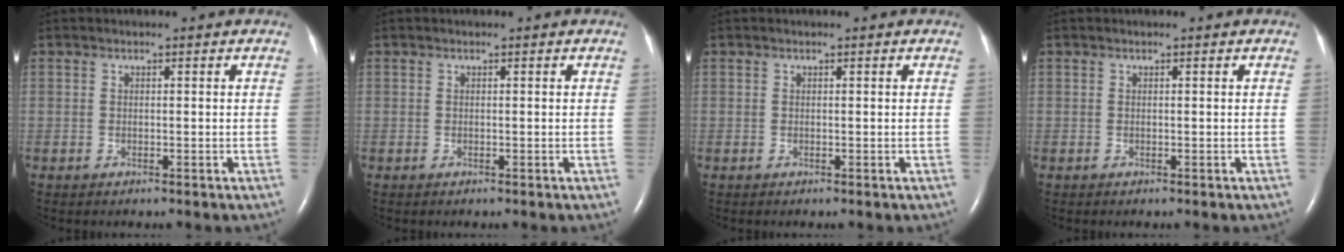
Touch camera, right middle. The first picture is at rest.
{"total": 0.0}
{"total": 0.0}
{"total": 0.0}